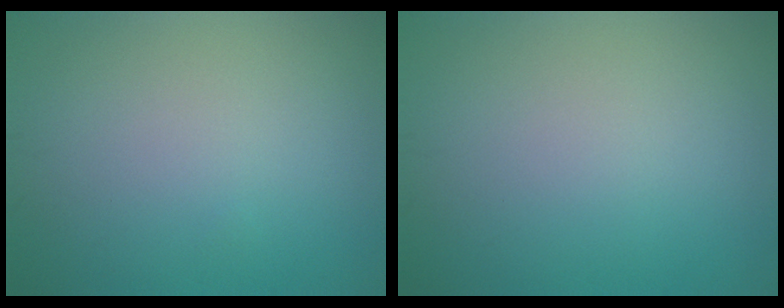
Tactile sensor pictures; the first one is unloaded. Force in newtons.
{"total": 0.0}